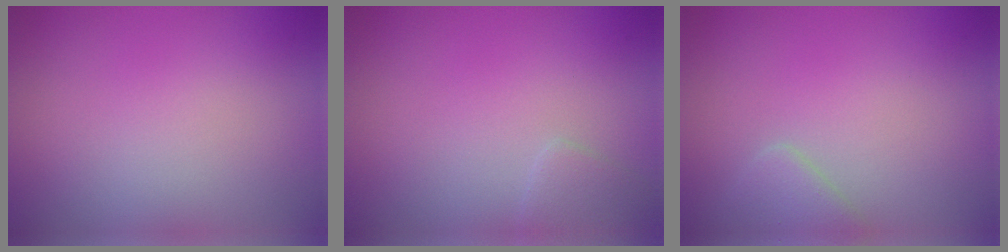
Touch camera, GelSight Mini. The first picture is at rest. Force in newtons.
{"total": 1.3, "press": 1.3, "slide": 0.0}
{"total": 1.9, "press": 1.9, "slide": 0.2}